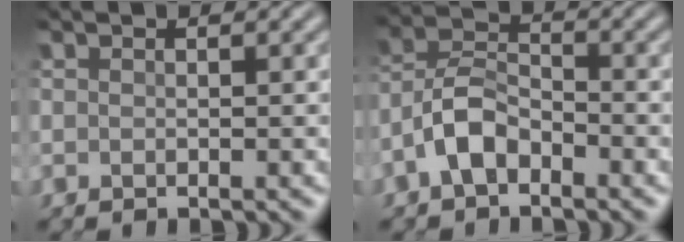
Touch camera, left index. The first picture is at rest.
{"total": 3.7, "force": [-2.3, 1.8, 2.4], "torque": [-0.048, 0.016, -0.052]}